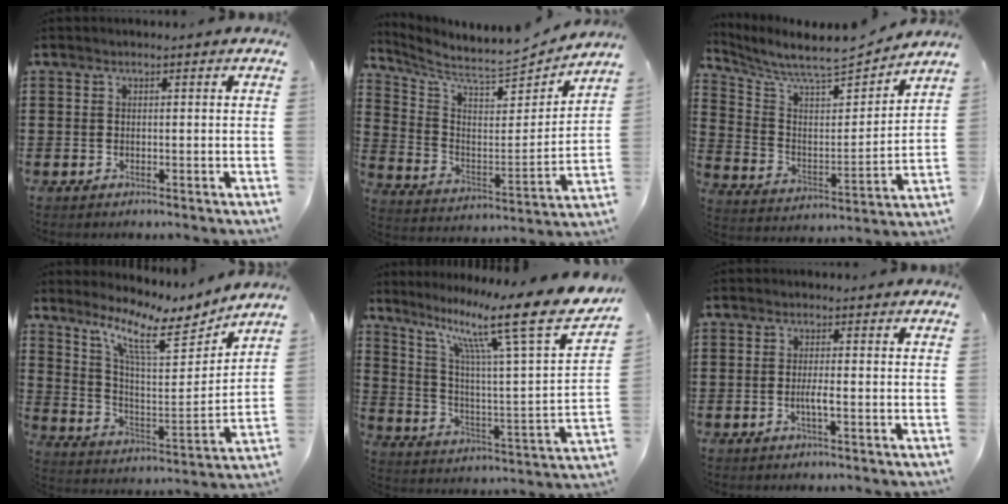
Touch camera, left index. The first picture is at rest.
{"total": 7.2, "force": [6.6, 1.2, 2.7], "torque": [-0.087, -0.054, 0.107]}
{"total": 7.2, "force": [6.7, 0.8, 2.6], "torque": [-0.082, -0.054, 0.112]}
{"total": 10.4, "force": [7.7, 2.3, 6.6], "torque": [-0.148, -0.041, 0.129]}
{"total": 15.3, "force": [10.8, 1.4, 10.8], "torque": [-0.199, -0.078, 0.164]}
{"total": 2.3, "force": [-0.6, 0.3, 2.2], "torque": [-0.039, 0.000, -0.011]}